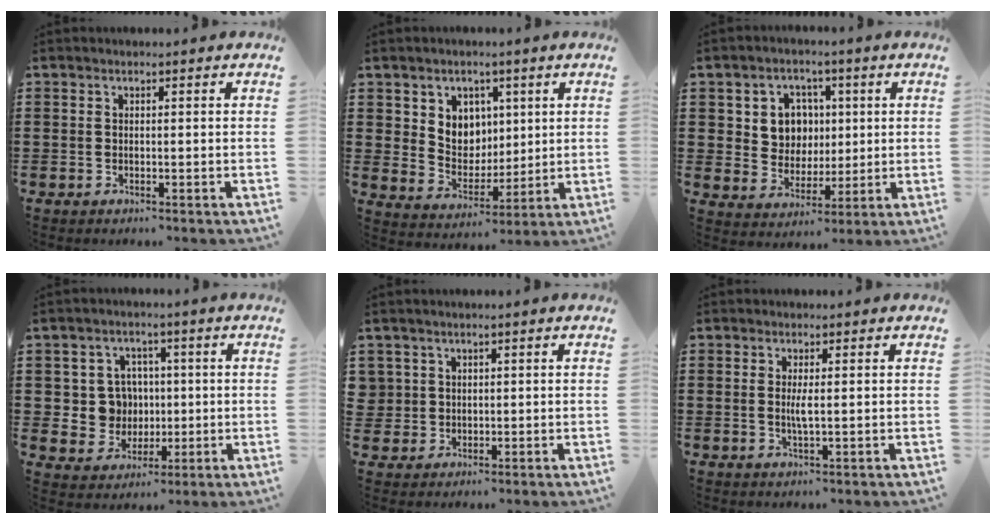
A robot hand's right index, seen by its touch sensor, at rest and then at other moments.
{"total": 5.9, "force": [2.6, 5.2, 0.8], "torque": [-0.032, -0.006, 0.046]}
{"total": 6.7, "force": [1.5, 6.1, 2.5], "torque": [-0.062, 0.013, 0.023]}
{"total": 6.7, "force": [0.8, 6.3, 2.0], "torque": [-0.059, 0.014, 0.017]}
{"total": 2.4, "force": [0.7, 2.3, 0.1], "torque": [-0.014, 0.011, 0.013]}
{"total": 2.3, "force": [0.1, 0.3, 2.3], "torque": [-0.045, -0.003, 0.001]}